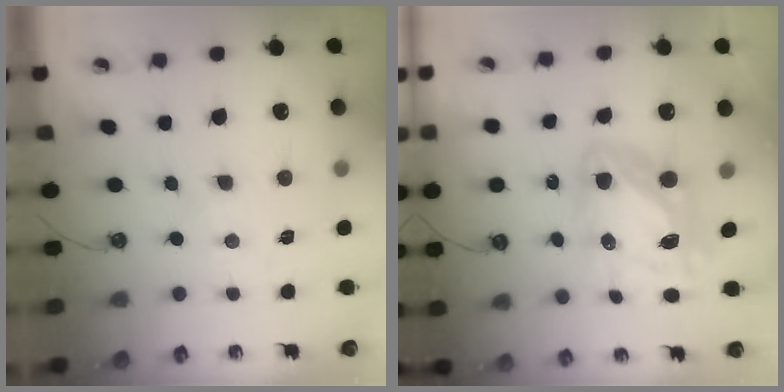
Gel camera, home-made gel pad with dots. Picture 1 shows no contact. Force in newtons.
{"total": 16.0, "press": 15.9, "slide": 1.4}